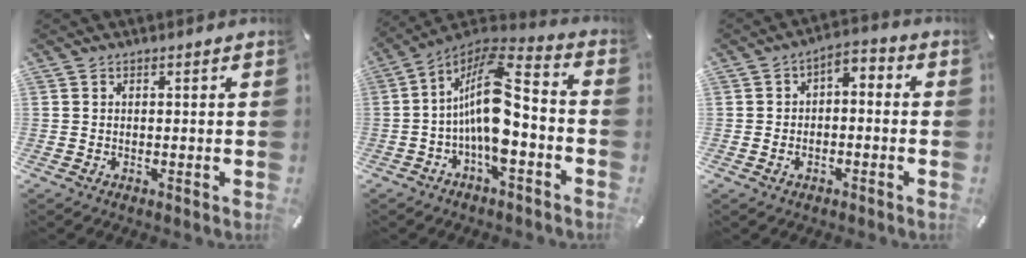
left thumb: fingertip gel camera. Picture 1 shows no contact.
{"total": 15.2, "force": [-2.5, 6.2, 13.6], "torque": [-0.278, -0.008, -0.044]}
{"total": 4.5, "force": [-2.2, 2.7, 2.9], "torque": [-0.041, 0.017, -0.045]}